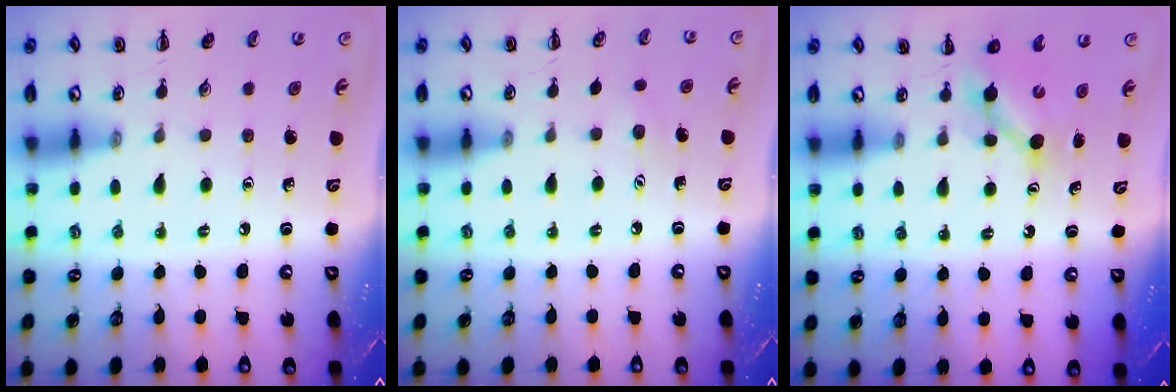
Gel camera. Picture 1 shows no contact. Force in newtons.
{"total": 3.3, "press": 3.2, "slide": 0.9}
{"total": 4.3, "press": 4.2, "slide": 0.9}